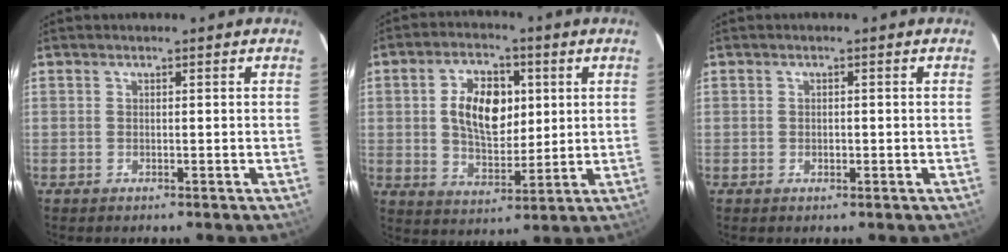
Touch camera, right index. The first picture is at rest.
{"total": 11.5, "force": [2.2, 6.9, 9.0], "torque": [-0.157, 0.016, 0.046]}
{"total": 1.1, "force": [-0.2, 0.9, 0.5], "torque": [-0.008, 0.002, -0.003]}